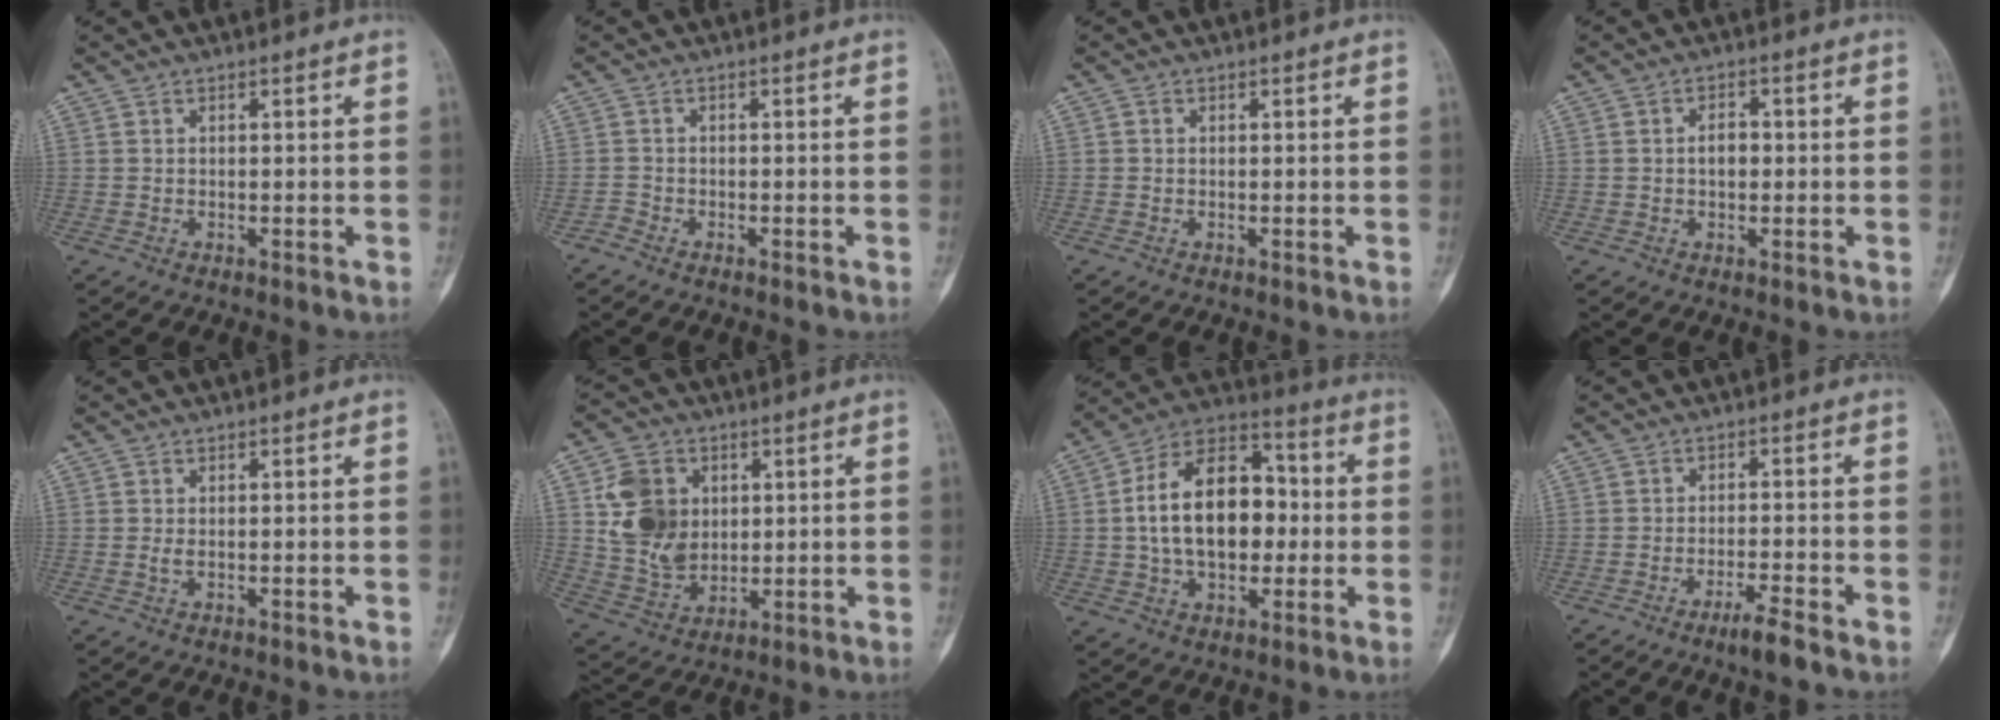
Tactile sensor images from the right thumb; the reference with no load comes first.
{"total": 1.1, "force": [-1.0, 0.3, -0.1], "torque": [-0.005, 0.000, -0.027]}
{"total": 0.0}
{"total": 3.0, "force": [0.0, 2.0, 2.3], "torque": [-0.028, 0.008, -0.004]}
{"total": 0.8, "force": [-0.1, 0.3, 0.7], "torque": [-0.021, -0.002, -0.002]}
{"total": 12.7, "force": [2.9, 10.0, 7.2], "torque": [-0.103, -0.011, 0.063]}
{"total": 19.4, "force": [0.4, 12.2, 15.1], "torque": [-0.222, 0.032, 0.003]}
{"total": 4.0, "force": [-2.9, 0.1, 2.7], "torque": [-0.058, 0.013, -0.055]}